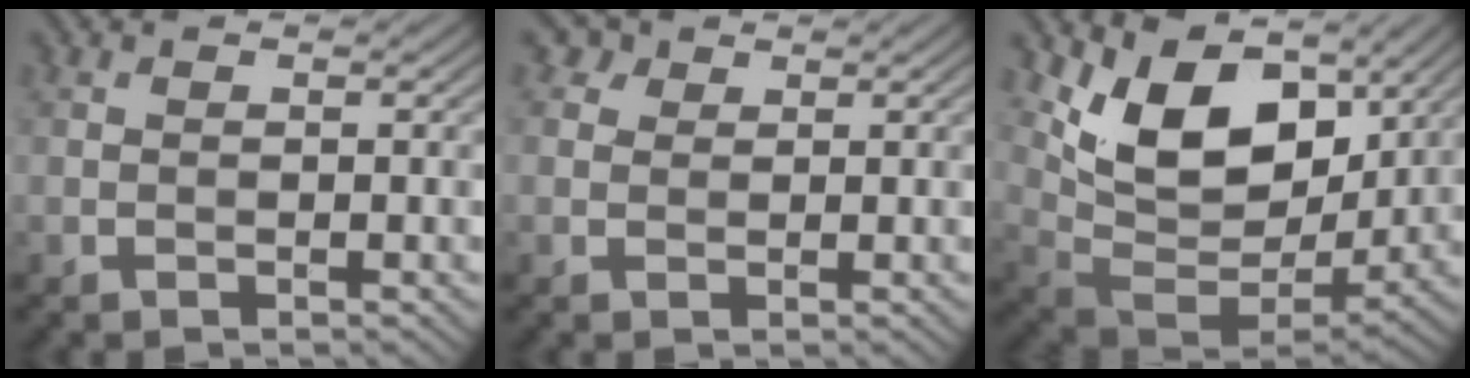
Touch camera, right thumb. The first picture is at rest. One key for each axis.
{"total": 2.3, "fx": 1.4, "fy": 1.6, "fz": 0.8, "tx": -0.018, "ty": 0.001, "tz": 0.022}
{"total": 12.6, "fx": 6.0, "fy": 7.1, "fz": 8.4, "tx": -0.162, "ty": -0.005, "tz": 0.113}